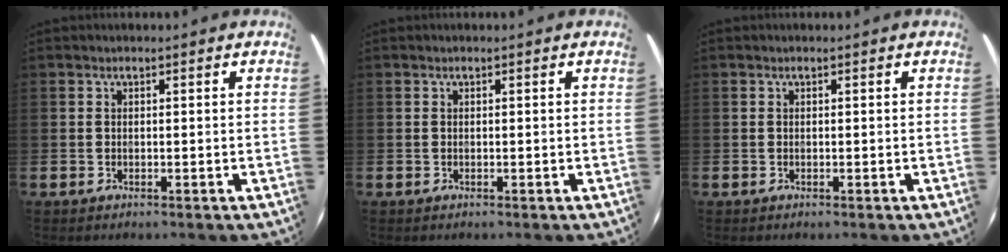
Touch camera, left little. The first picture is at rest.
{"total": 0.0}
{"total": 0.0}